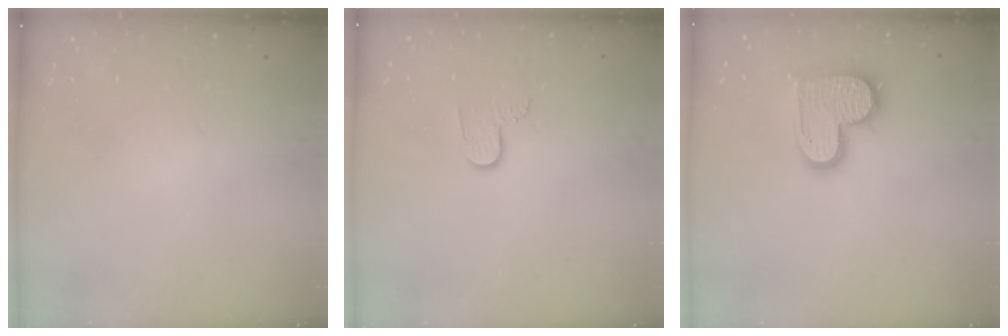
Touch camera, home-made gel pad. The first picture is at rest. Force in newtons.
{"total": 4.6, "press": 4.6, "slide": 0.5}
{"total": 14.3, "press": 14.3, "slide": 1.1}